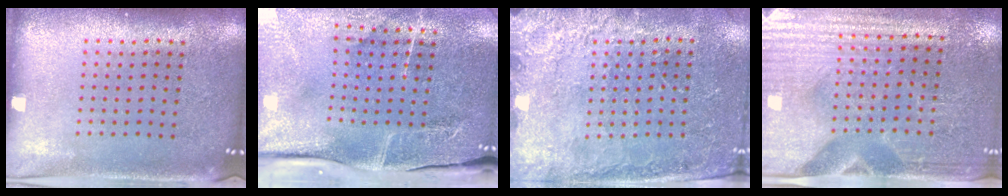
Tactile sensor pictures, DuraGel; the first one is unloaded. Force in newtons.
{"total": 4.9, "press": 3.9, "slide": 3.0}
{"total": 2.4, "press": 2.4, "slide": 0.6}
{"total": 3.5, "press": 3.3, "slide": 1.1}